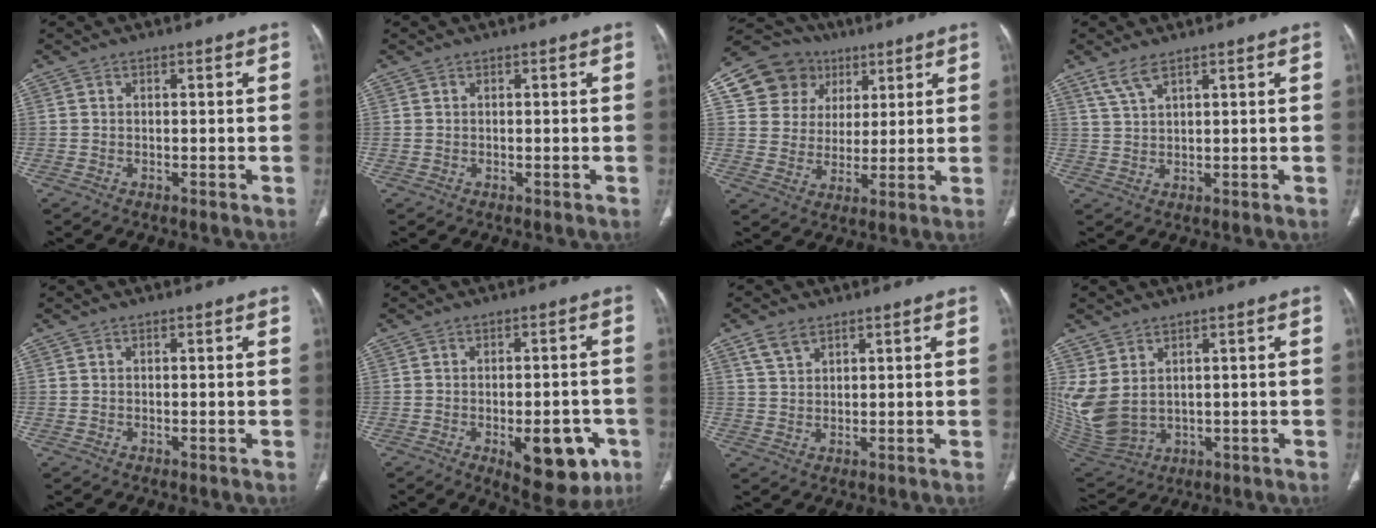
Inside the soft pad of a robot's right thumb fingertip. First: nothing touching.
{"total": 0.5, "force": [0.0, 0.4, 0.3], "torque": [-0.005, 0.001, 0.002]}
{"total": 13.3, "force": [5.8, 11.5, 3.4], "torque": [-0.032, 0.001, 0.106]}
{"total": 3.9, "force": [2.7, 1.0, 2.5], "torque": [-0.061, -0.003, 0.066]}
{"total": 0.0}
{"total": 12.4, "force": [-4.6, 5.7, 10.0], "torque": [-0.095, 0.009, -0.051]}
{"total": 3.9, "force": [2.7, 2.1, 1.9], "torque": [-0.034, -0.008, 0.061]}
{"total": 11.9, "force": [2.4, 7.7, 8.7], "torque": [-0.201, -0.015, 0.074]}